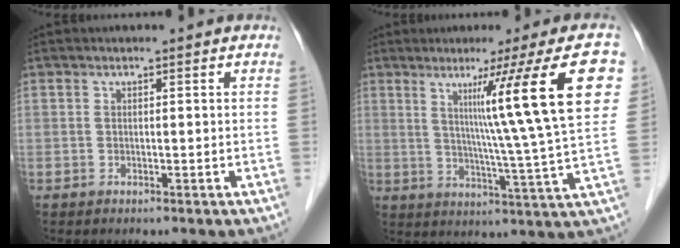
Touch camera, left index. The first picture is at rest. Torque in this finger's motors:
{"motor_torque": [0.57, -0.19, 0.42, 0.21]}